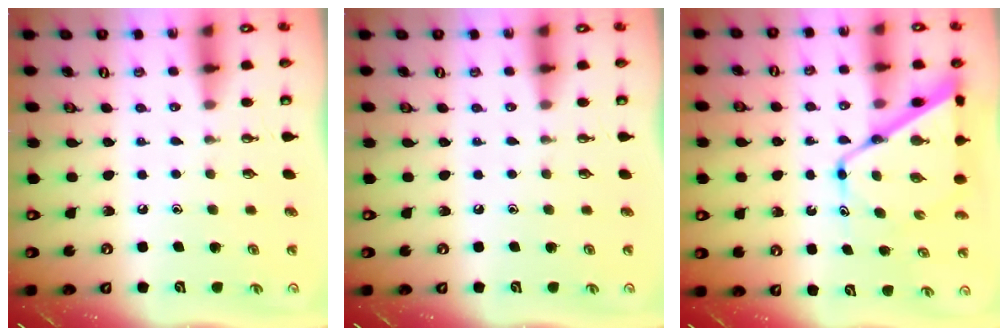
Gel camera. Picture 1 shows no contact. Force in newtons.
{"total": 0.0}
{"total": 12.7, "press": 12.7, "slide": 1.0}